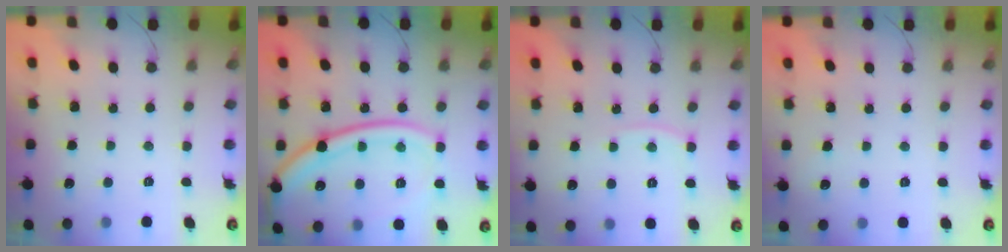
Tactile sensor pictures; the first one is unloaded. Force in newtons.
{"total": 21.0, "press": 20.9, "slide": 2.3}
{"total": 4.7, "press": 4.7, "slide": 0.2}
{"total": 1.7, "press": 1.7, "slide": 0.3}